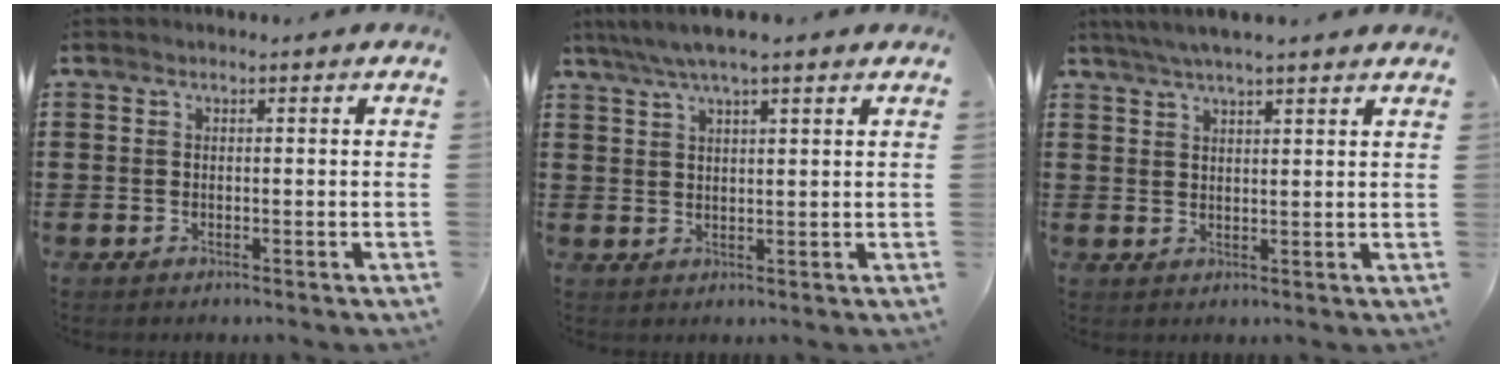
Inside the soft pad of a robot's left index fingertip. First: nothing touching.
{"total": 4.1, "force": [3.1, 0.3, 2.7], "torque": [-0.059, -0.003, 0.054]}
{"total": 3.8, "force": [3.3, 0.0, 1.8], "torque": [-0.043, -0.002, 0.061]}